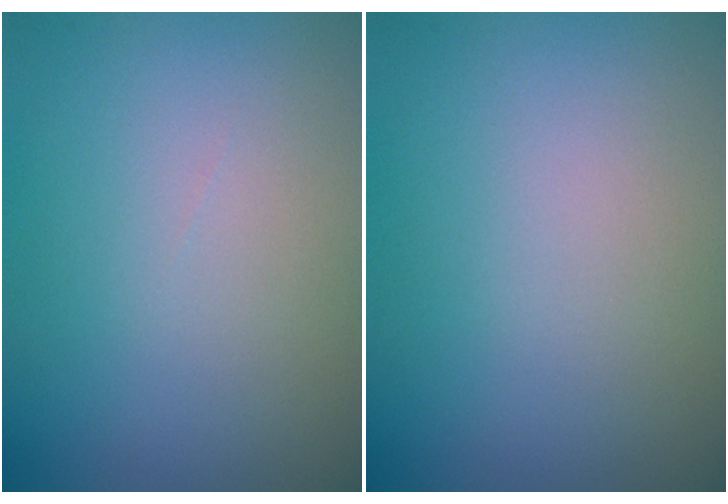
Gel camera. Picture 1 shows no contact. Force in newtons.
{"total": 0.0}